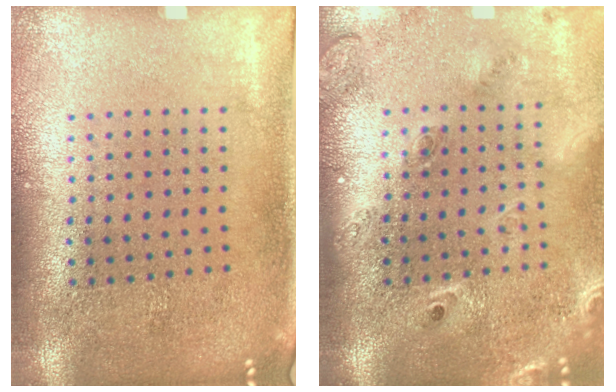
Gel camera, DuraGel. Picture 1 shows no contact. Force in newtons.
{"total": 2.4, "press": 1.7, "slide": 1.6}